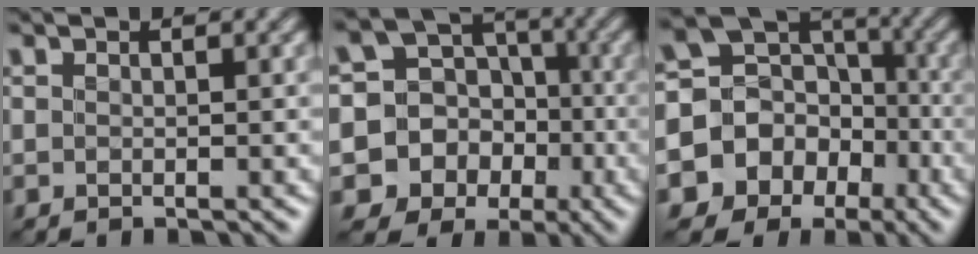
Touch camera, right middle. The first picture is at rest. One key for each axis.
{"total": 12.6, "fx": -5.0, "fy": 11.2, "fz": 2.9, "tx": -0.070, "ty": -0.026, "tz": -0.088}
{"total": 13.3, "fx": -5.2, "fy": 11.7, "fz": 3.4, "tx": -0.083, "ty": -0.019, "tz": -0.090}